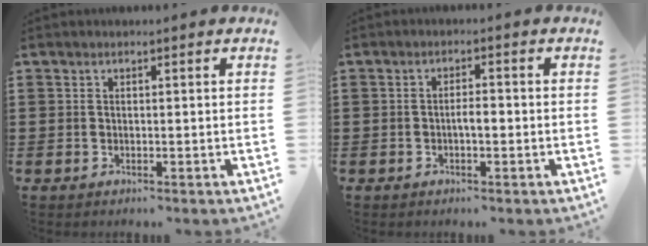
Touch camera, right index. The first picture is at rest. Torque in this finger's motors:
{"motor_torque": [0.46, -0.39, 0.06, 0.02]}